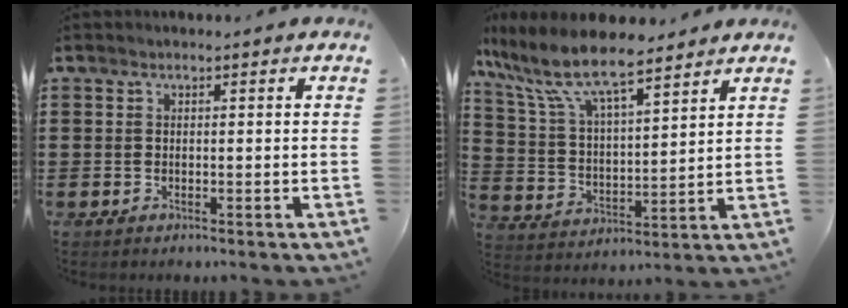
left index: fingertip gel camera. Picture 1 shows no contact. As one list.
[{"total": 9.6, "force": [7.6, 2.1, 5.4], "torque": [-0.135, -0.031, 0.129]}]